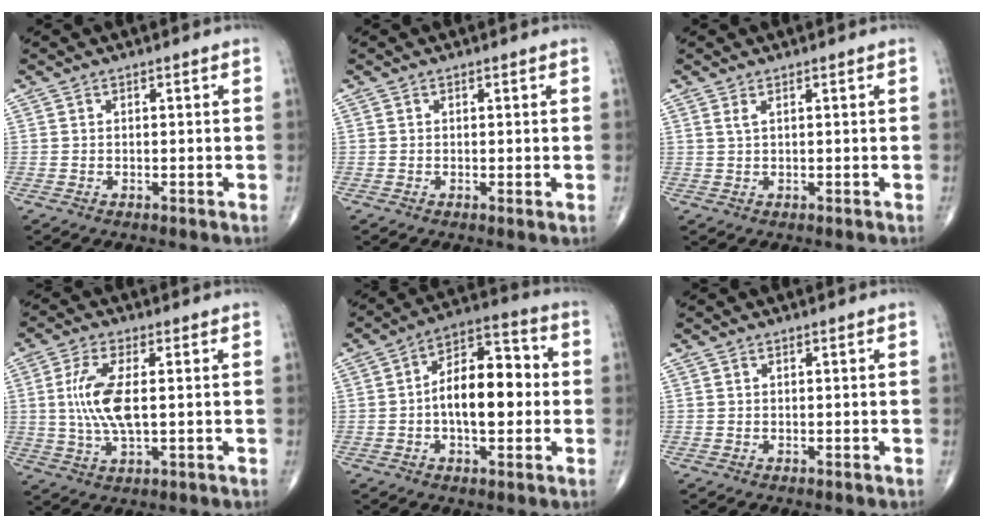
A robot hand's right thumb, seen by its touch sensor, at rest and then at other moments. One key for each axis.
{"total": 0.5, "fx": 0.0, "fy": 0.1, "fz": 0.5, "tx": -0.010, "ty": -0.003, "tz": -0.003}
{"total": 1.0, "fx": 0.6, "fy": 0.2, "fz": 0.8, "tx": -0.024, "ty": 0.004, "tz": 0.013}
{"total": 9.5, "fx": 0.8, "fy": 3.5, "fz": 8.8, "tx": -0.197, "ty": -0.004, "tz": 0.017}
{"total": 13.8, "fx": -0.4, "fy": 7.1, "fz": 11.9, "tx": -0.168, "ty": 0.033, "tz": -0.016}
{"total": 0.0}